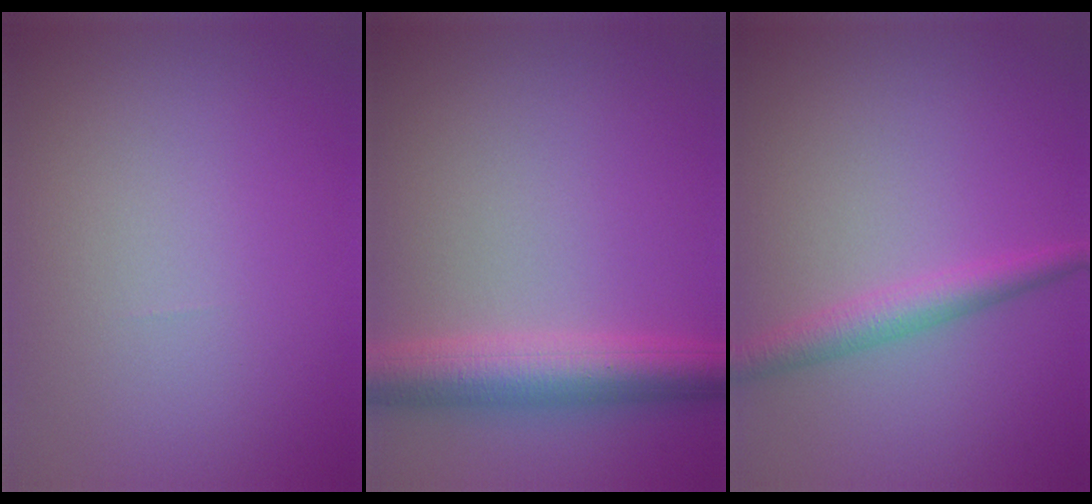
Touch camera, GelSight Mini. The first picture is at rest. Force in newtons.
{"total": 5.5, "press": 5.5, "slide": 0.2}
{"total": 2.6, "press": 2.6, "slide": 0.1}